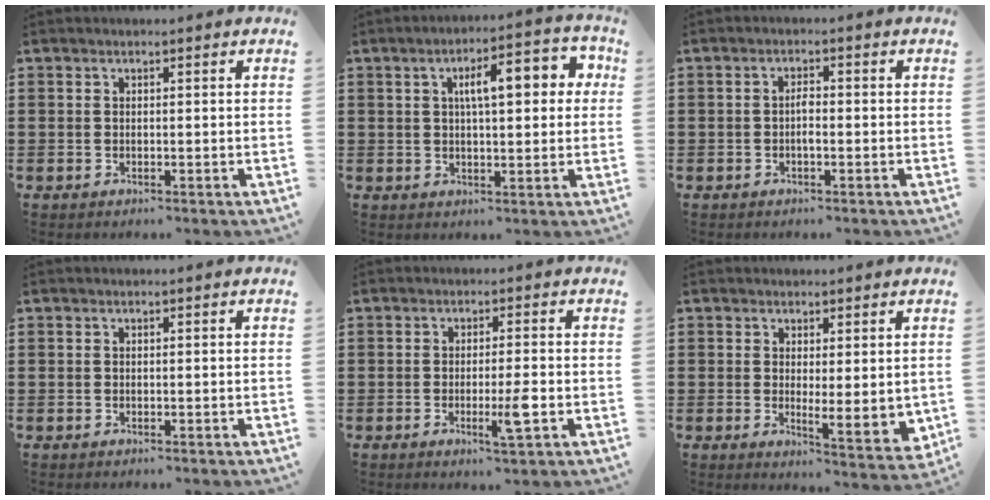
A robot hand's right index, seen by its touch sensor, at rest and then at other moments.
{"total": 8.1, "force": [2.0, 2.9, 7.2], "torque": [-0.113, 0.000, 0.024]}
{"total": 1.8, "force": [-0.5, 0.5, 1.6], "torque": [-0.032, 0.002, -0.010]}
{"total": 0.0}
{"total": 4.8, "force": [-1.5, 0.3, 4.5], "torque": [-0.080, -0.013, -0.027]}
{"total": 3.0, "force": [1.3, 0.8, 2.6], "torque": [-0.046, -0.009, 0.023]}